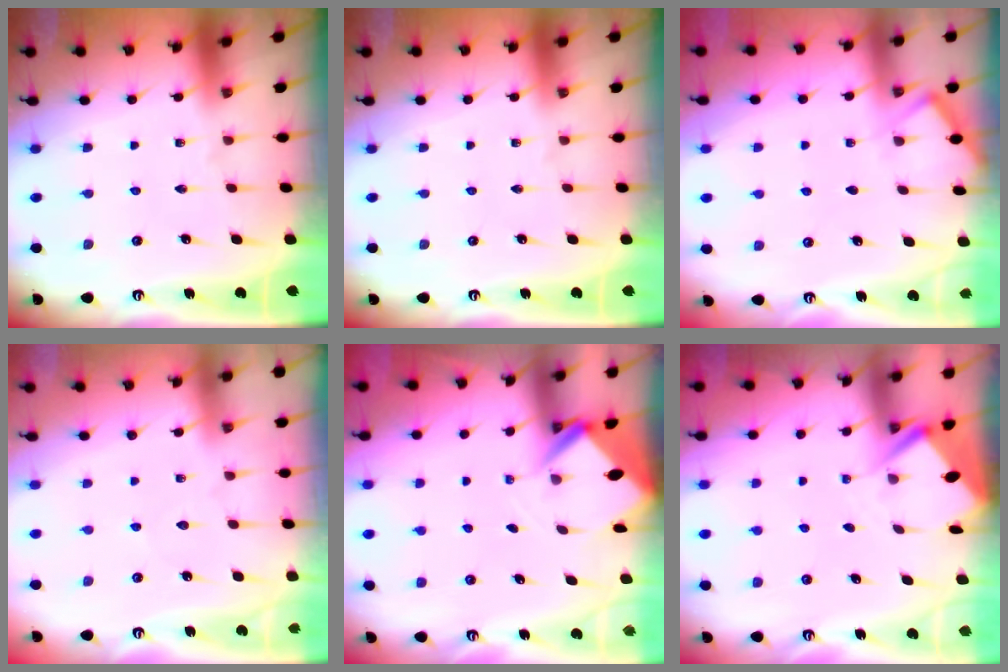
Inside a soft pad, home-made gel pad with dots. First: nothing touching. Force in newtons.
{"total": 0.0}
{"total": 3.1, "press": 3.1, "slide": 0.5}
{"total": 3.2, "press": 3.1, "slide": 0.6}
{"total": 2.6, "press": 2.6, "slide": 0.1}
{"total": 3.0, "press": 2.9, "slide": 0.4}